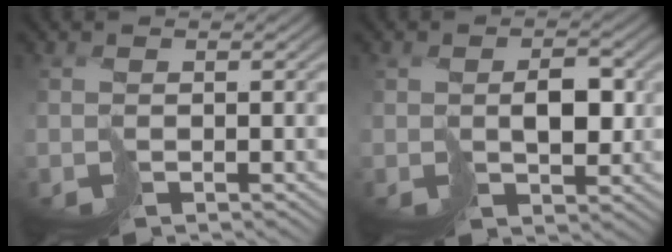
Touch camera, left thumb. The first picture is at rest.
{"total": 3.4, "force": [1.2, 2.1, 2.4], "torque": [-0.038, 0.003, 0.031]}